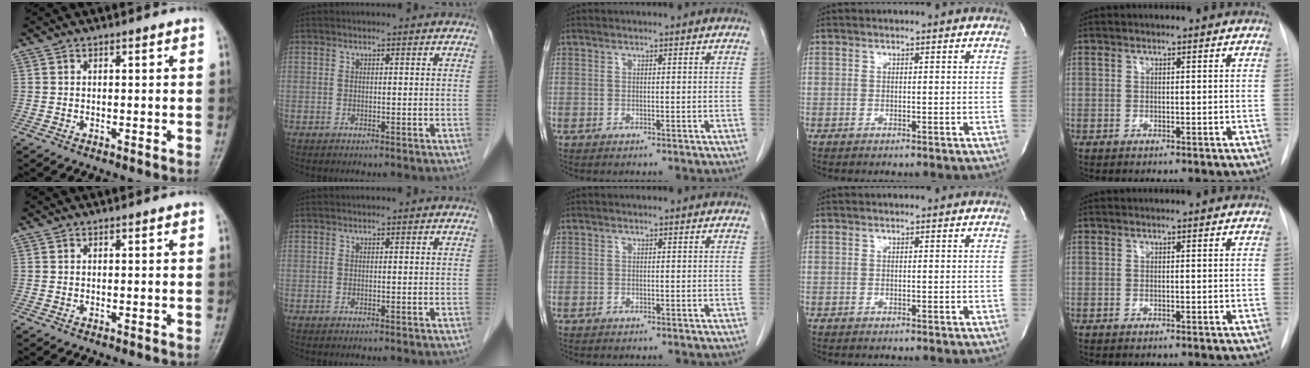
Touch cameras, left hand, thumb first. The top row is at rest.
{}